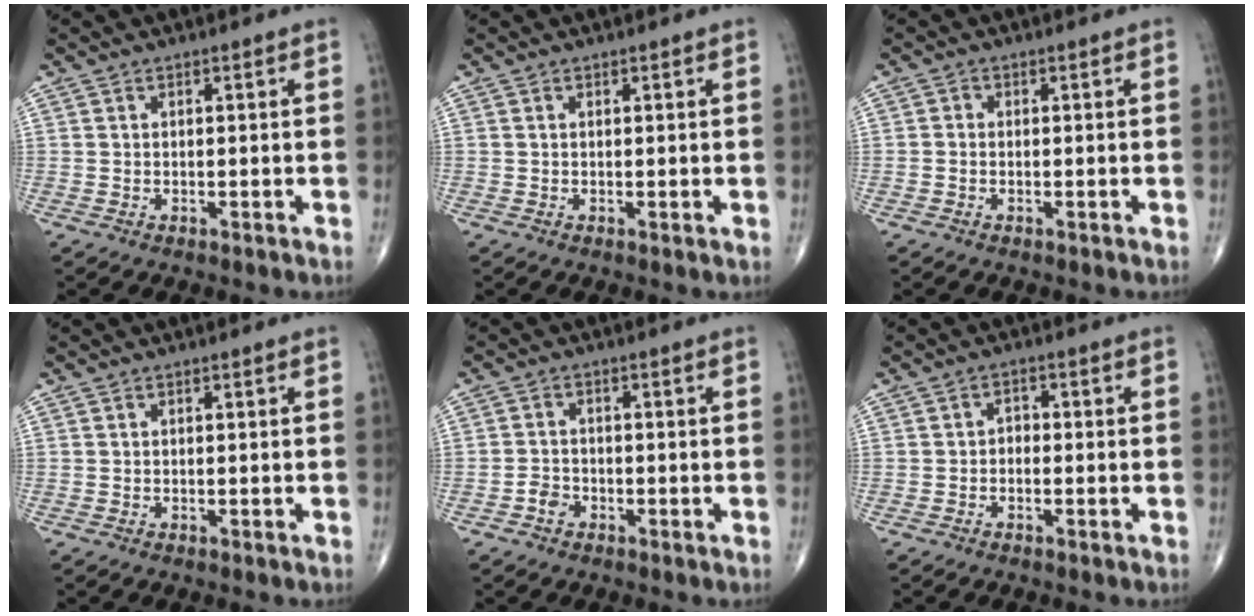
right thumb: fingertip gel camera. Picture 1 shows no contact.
{"total": 0.5, "force": [0.1, 0.1, 0.5], "torque": [-0.014, -0.003, 0.002]}
{"total": 0.9, "force": [-0.4, 0.8, 0.4], "torque": [-0.001, 0.002, -0.010]}
{"total": 0.0}
{"total": 2.4, "force": [-1.4, 1.8, 0.9], "torque": [-0.011, 0.010, -0.028]}
{"total": 1.9, "force": [-0.6, 1.5, 1.1], "torque": [-0.004, 0.010, -0.017]}